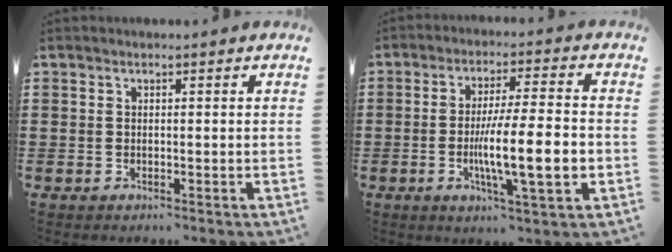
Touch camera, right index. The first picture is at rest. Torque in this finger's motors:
{"motor_torque": [2.14, 0.00, 0.77, 0.21]}